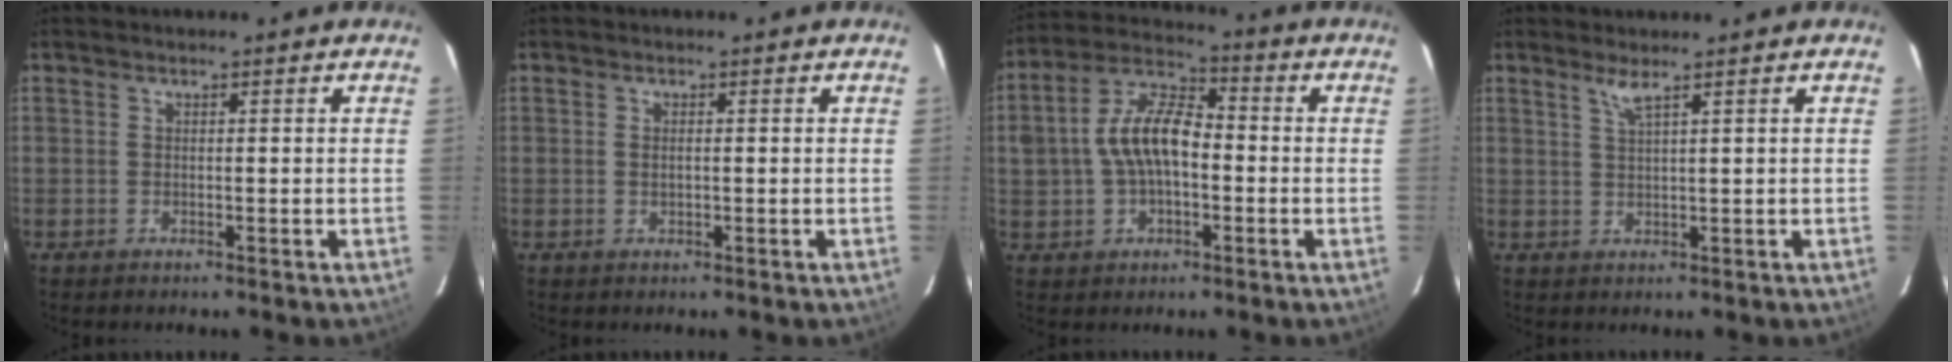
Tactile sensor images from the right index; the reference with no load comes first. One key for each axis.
{"total": 1.1, "fx": 0.0, "fy": 0.4, "fz": 1.0, "tx": -0.020, "ty": 0.002, "tz": 0.000}
{"total": 11.4, "fx": -0.7, "fy": 6.5, "fz": 9.4, "tx": -0.192, "ty": 0.025, "tz": -0.012}
{"total": 2.0, "fx": 1.4, "fy": -0.5, "fz": 1.4, "tx": -0.029, "ty": -0.005, "tz": 0.029}